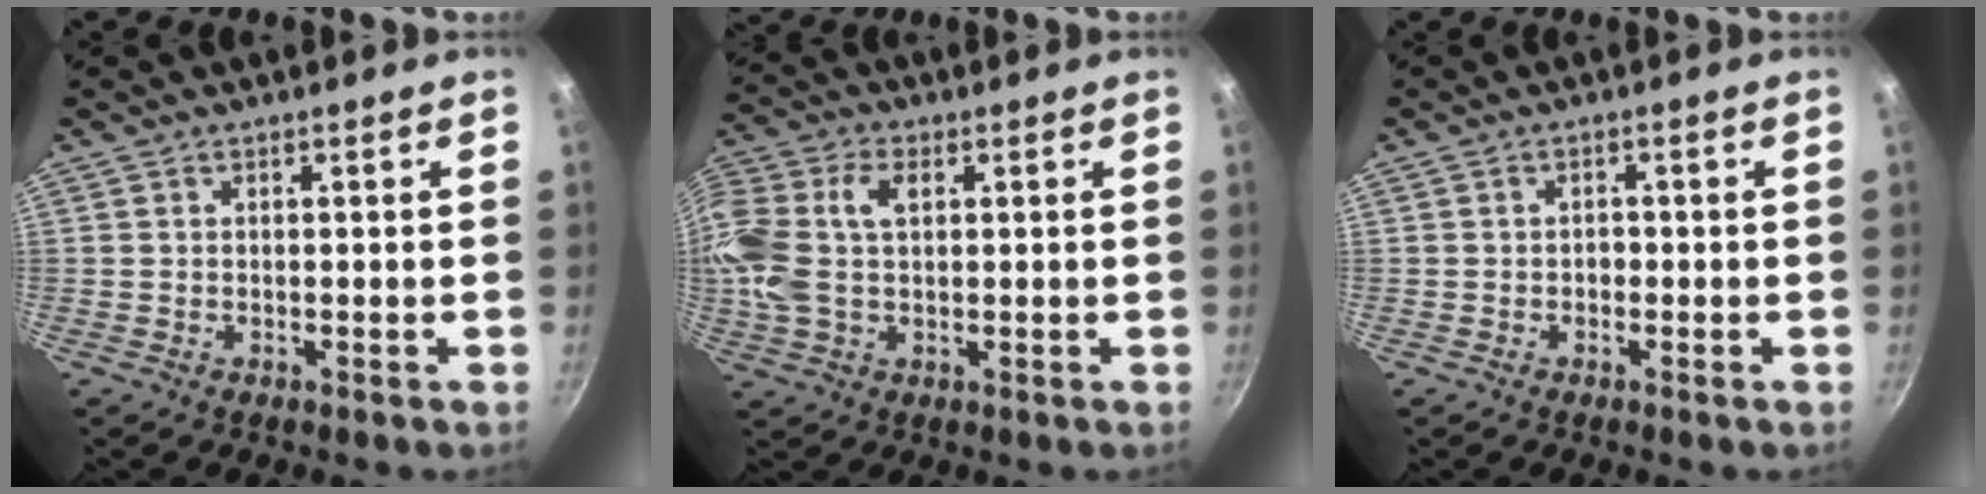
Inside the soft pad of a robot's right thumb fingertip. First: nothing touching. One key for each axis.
{"total": 15.2, "fx": 2.2, "fy": 9.6, "fz": 11.6, "tx": -0.299, "ty": 0.020, "tz": 0.042}
{"total": 1.2, "fx": -0.4, "fy": 0.9, "fz": 0.6, "tx": -0.001, "ty": 0.005, "tz": -0.010}